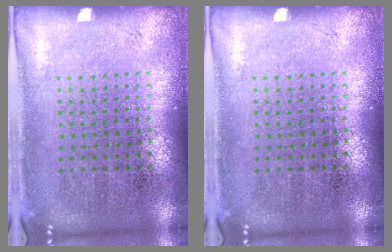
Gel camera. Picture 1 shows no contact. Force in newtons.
{"total": 0.0}